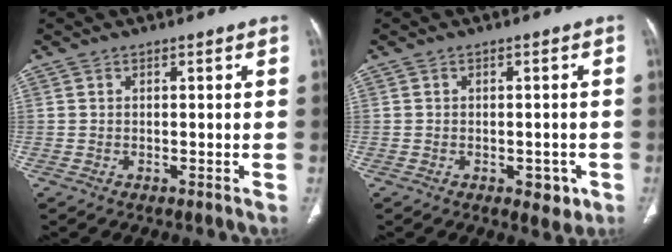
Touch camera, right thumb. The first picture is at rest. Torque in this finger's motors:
{"motor_torque": [0.36, 0.61, -0.28, 0.13, 0.02]}